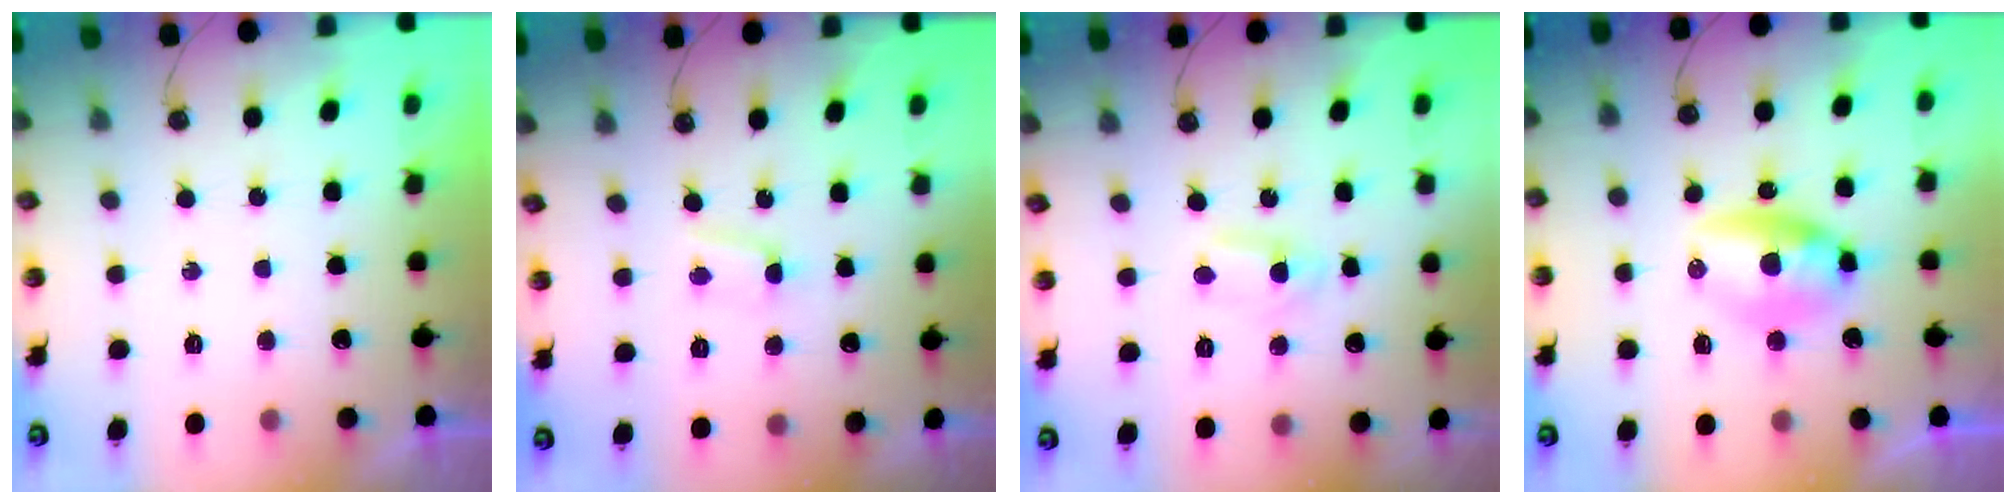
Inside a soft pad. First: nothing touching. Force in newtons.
{"total": 1.6, "press": 1.5, "slide": 0.2}
{"total": 1.5, "press": 1.3, "slide": 0.7}
{"total": 12.4, "press": 9.1, "slide": 8.5}